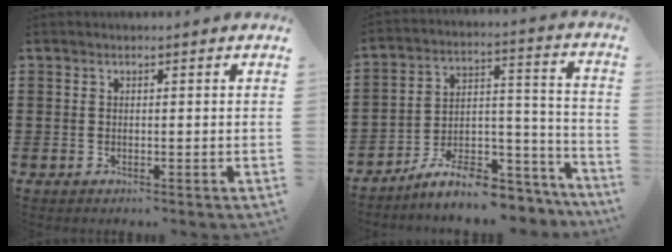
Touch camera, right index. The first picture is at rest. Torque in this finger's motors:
{"motor_torque": [0.27, 0.28, 0.50, 0.09]}